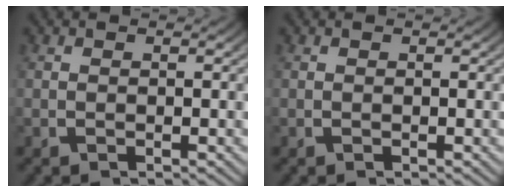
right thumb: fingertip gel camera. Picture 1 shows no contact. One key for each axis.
{"total": 0.0}